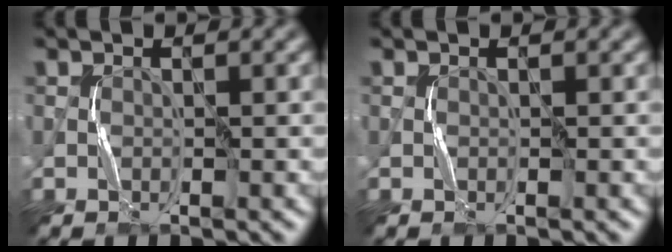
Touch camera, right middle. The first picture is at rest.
{"total": 0.0}